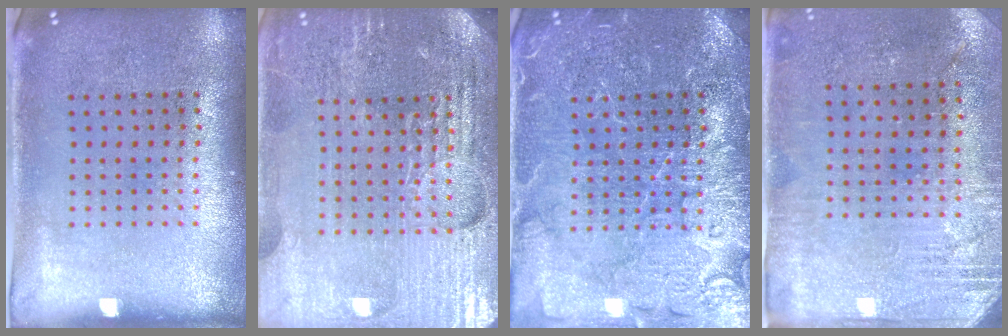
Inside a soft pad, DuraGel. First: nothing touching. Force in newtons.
{"total": 4.8, "press": 4.5, "slide": 1.7}
{"total": 4.1, "press": 4.1, "slide": 0.6}
{"total": 2.8, "press": 2.5, "slide": 1.2}